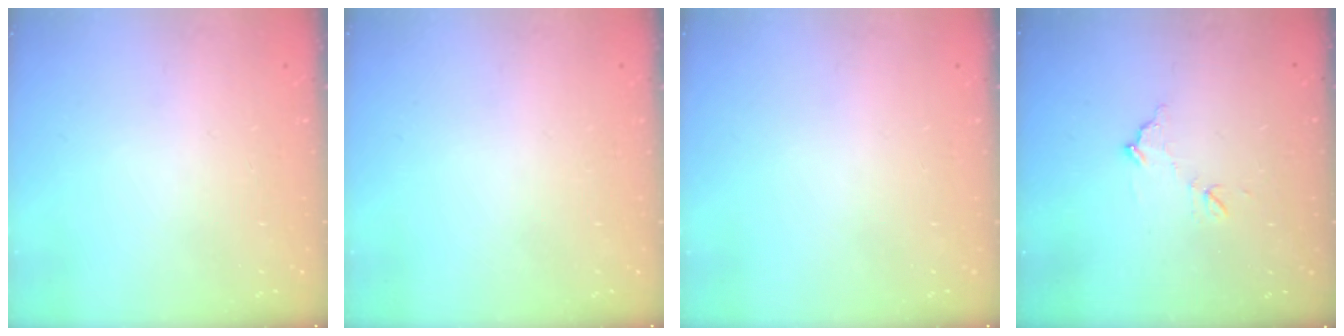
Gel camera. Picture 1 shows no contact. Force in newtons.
{"total": 0.0}
{"total": 0.0}
{"total": 7.9, "press": 7.9, "slide": 0.3}